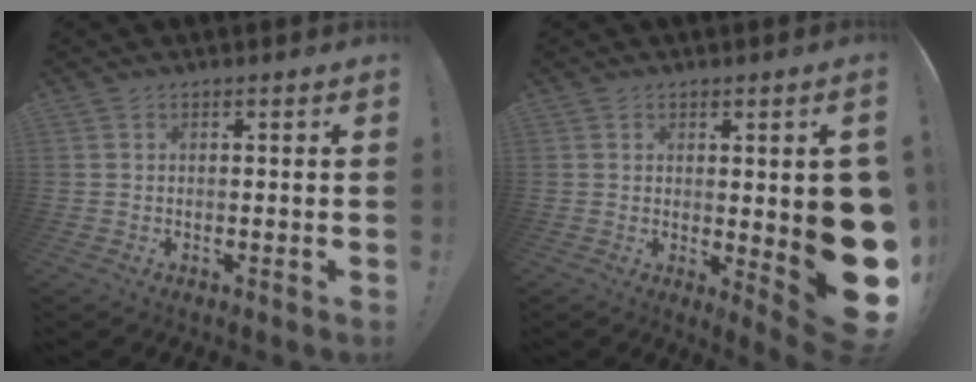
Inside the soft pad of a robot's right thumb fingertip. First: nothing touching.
{"total": 9.9, "force": [0.4, 1.9, 9.7], "torque": [-0.107, -0.035, 0.013]}